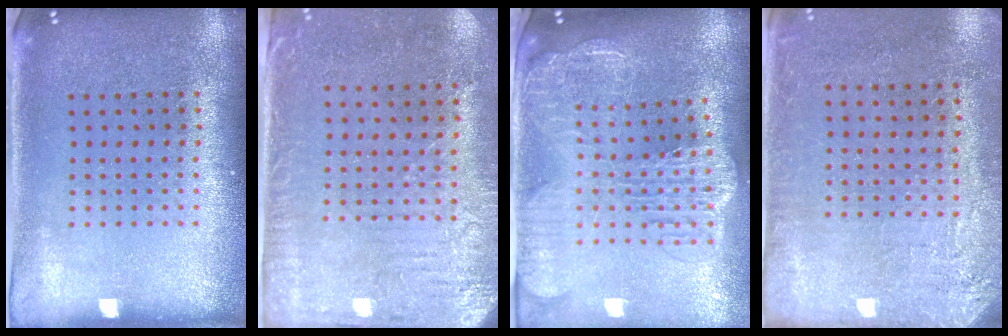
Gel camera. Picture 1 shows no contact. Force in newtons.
{"total": 3.2, "press": 2.5, "slide": 2.0}
{"total": 3.3, "press": 2.6, "slide": 1.9}
{"total": 2.7, "press": 2.3, "slide": 1.3}